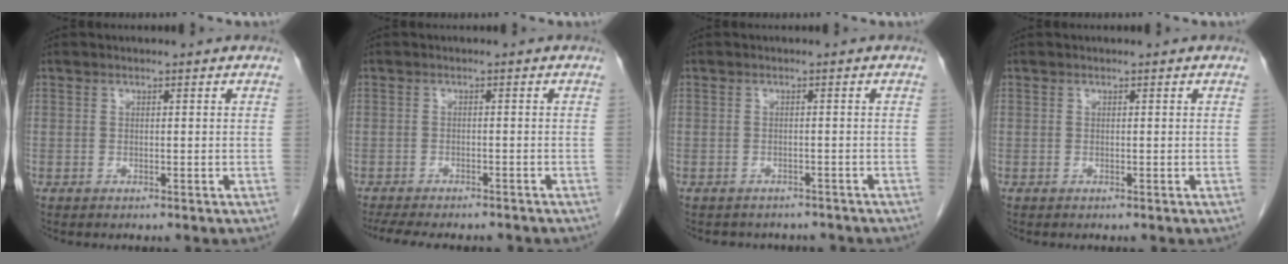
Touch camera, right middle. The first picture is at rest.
{"total": 11.5, "force": [-10.1, 2.9, 4.7], "torque": [-0.080, -0.008, -0.133]}
{"total": 5.0, "force": [-4.5, 2.0, 0.7], "torque": [-0.008, 0.005, -0.050]}
{"total": 0.0}